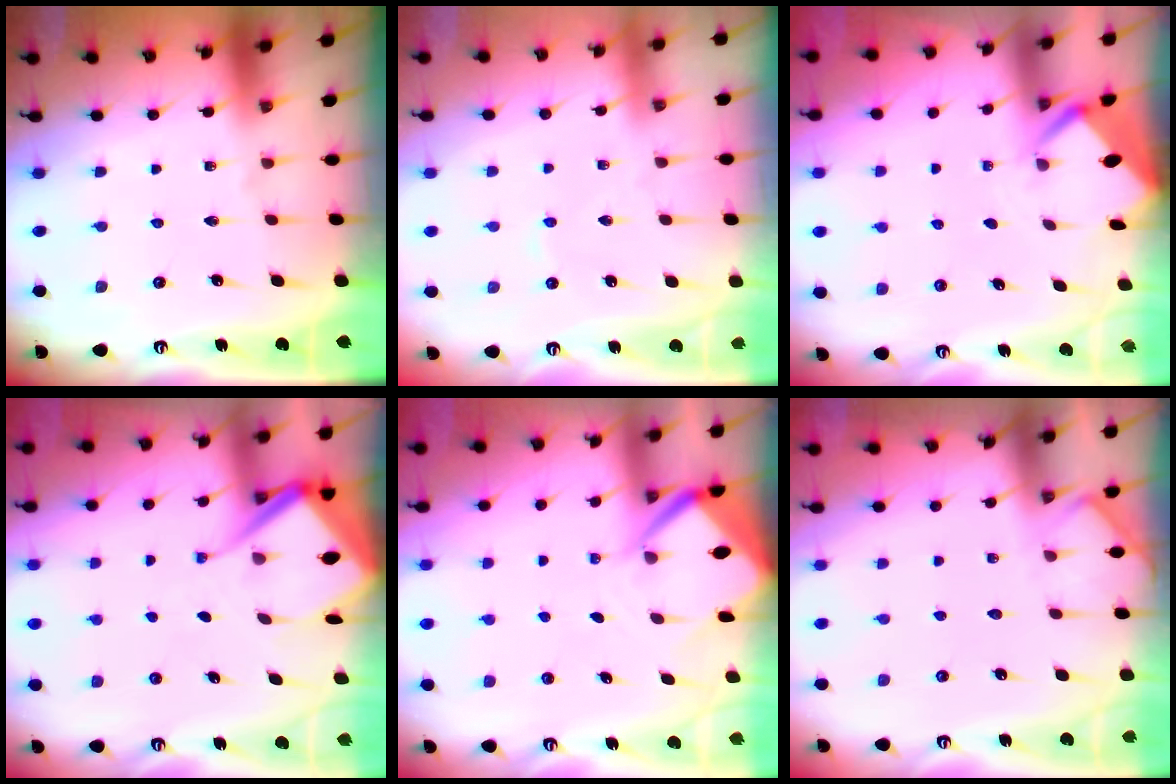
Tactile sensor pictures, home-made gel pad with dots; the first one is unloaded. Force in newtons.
{"total": 2.0, "press": 2.0, "slide": 0.3}
{"total": 2.8, "press": 2.8, "slide": 0.2}
{"total": 8.5, "press": 8.5, "slide": 0.8}
{"total": 5.9, "press": 5.9, "slide": 0.5}
{"total": 3.8, "press": 3.8, "slide": 0.5}